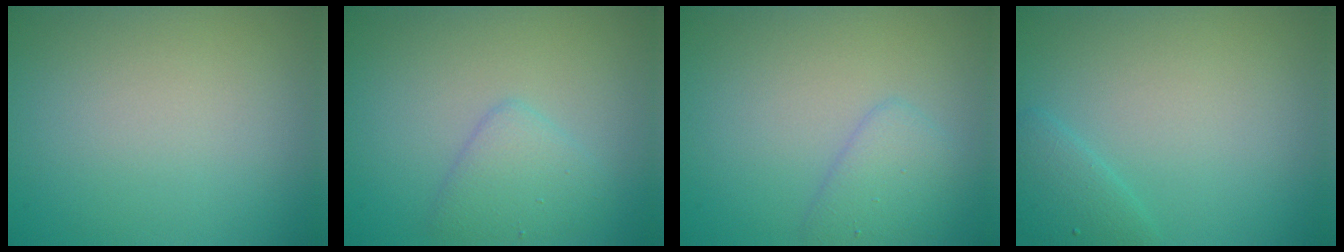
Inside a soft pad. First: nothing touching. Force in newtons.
{"total": 2.6, "press": 2.6, "slide": 0.0}
{"total": 2.4, "press": 2.4, "slide": 0.2}
{"total": 1.6, "press": 1.6, "slide": 0.1}